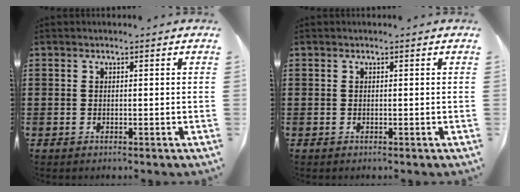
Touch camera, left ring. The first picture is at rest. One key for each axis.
{"total": 0.0}